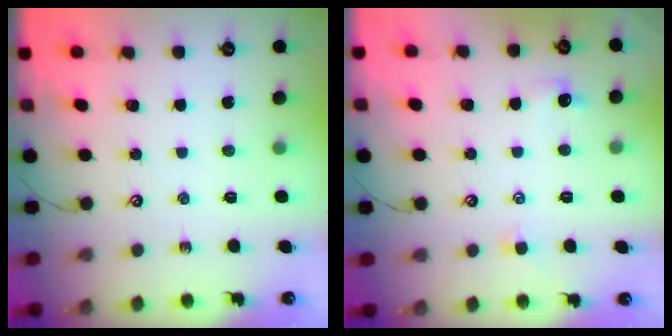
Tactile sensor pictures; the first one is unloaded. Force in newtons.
{"total": 1.4, "press": 1.3, "slide": 0.6}